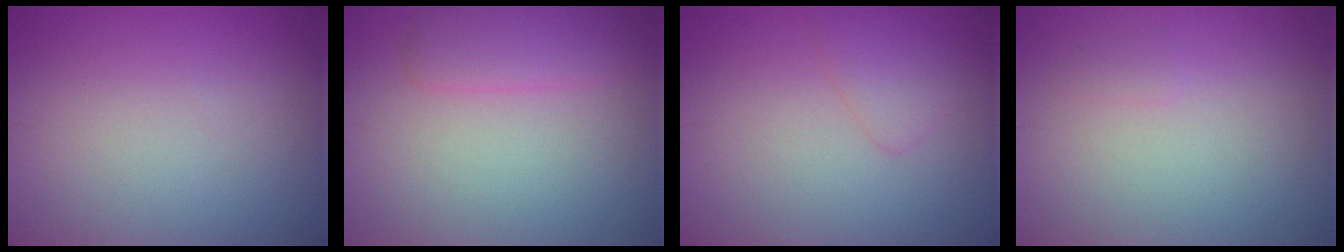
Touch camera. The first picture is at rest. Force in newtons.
{"total": 2.7, "press": 2.7, "slide": 0.1}
{"total": 1.8, "press": 1.8, "slide": 0.1}
{"total": 0.6, "press": 0.5, "slide": 0.1}